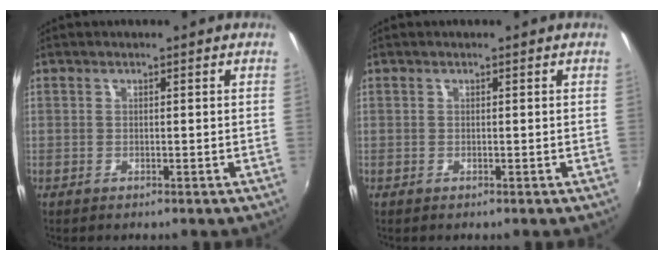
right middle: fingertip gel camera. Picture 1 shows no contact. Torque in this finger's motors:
{"motor_torque": [-0.55, 0.03, -0.02, -0.01]}